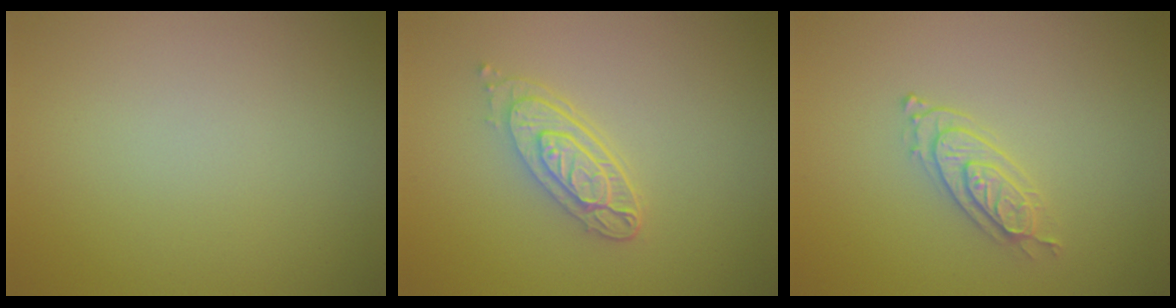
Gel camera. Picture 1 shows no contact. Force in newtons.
{"total": 3.7, "press": 3.0, "slide": 2.2}
{"total": 2.2, "press": 2.0, "slide": 0.7}